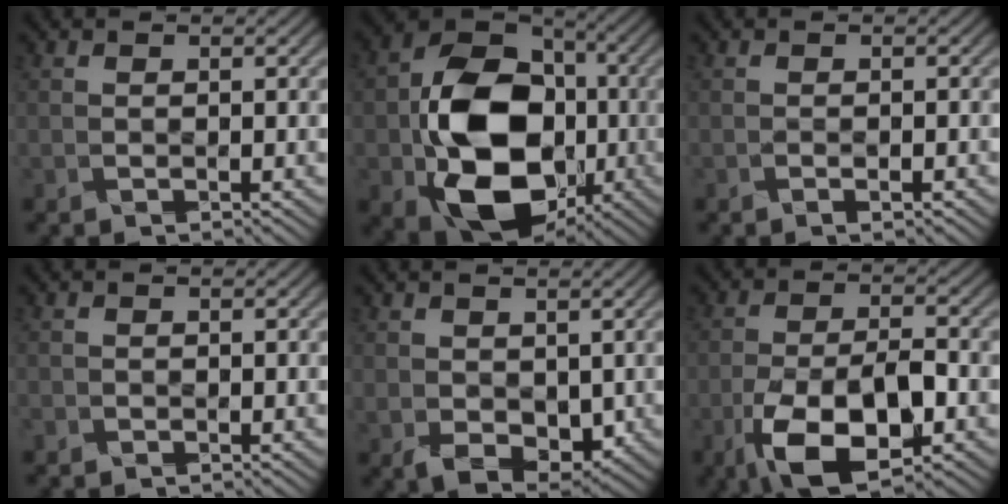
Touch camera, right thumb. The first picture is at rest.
{"total": 16.3, "force": [-3.8, 11.2, 11.2], "torque": [-0.214, -0.028, -0.047]}
{"total": 1.2, "force": [-0.9, 0.1, 0.8], "torque": [-0.003, 0.001, -0.012]}
{"total": 0.6, "force": [-0.5, 0.5, -0.1], "torque": [-0.007, 0.004, -0.005]}
{"total": 5.0, "force": [-0.3, 3.8, 3.3], "torque": [-0.086, -0.024, 0.010]}
{"total": 12.1, "force": [-5.6, 5.1, 9.4], "torque": [-0.209, -0.022, -0.085]}